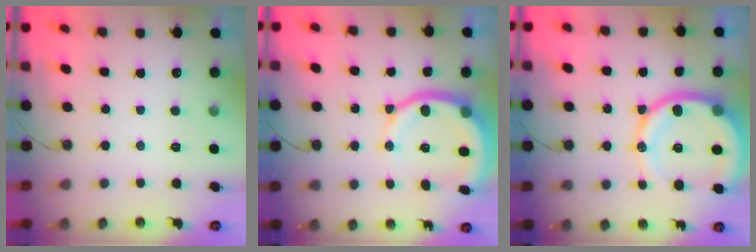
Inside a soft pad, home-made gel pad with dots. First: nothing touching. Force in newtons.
{"total": 13.2, "press": 13.0, "slide": 2.3}
{"total": 16.9, "press": 16.8, "slide": 1.8}